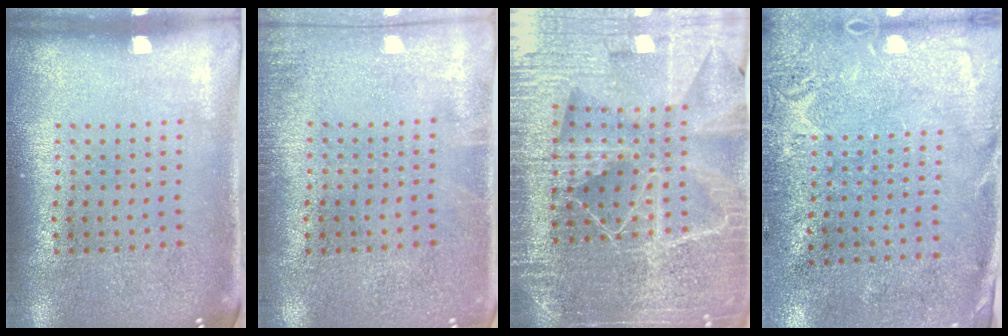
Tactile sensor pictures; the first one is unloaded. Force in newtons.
{"total": 0.9, "press": 0.9, "slide": 0.2}
{"total": 5.9, "press": 5.2, "slide": 2.8}
{"total": 2.6, "press": 2.1, "slide": 1.6}